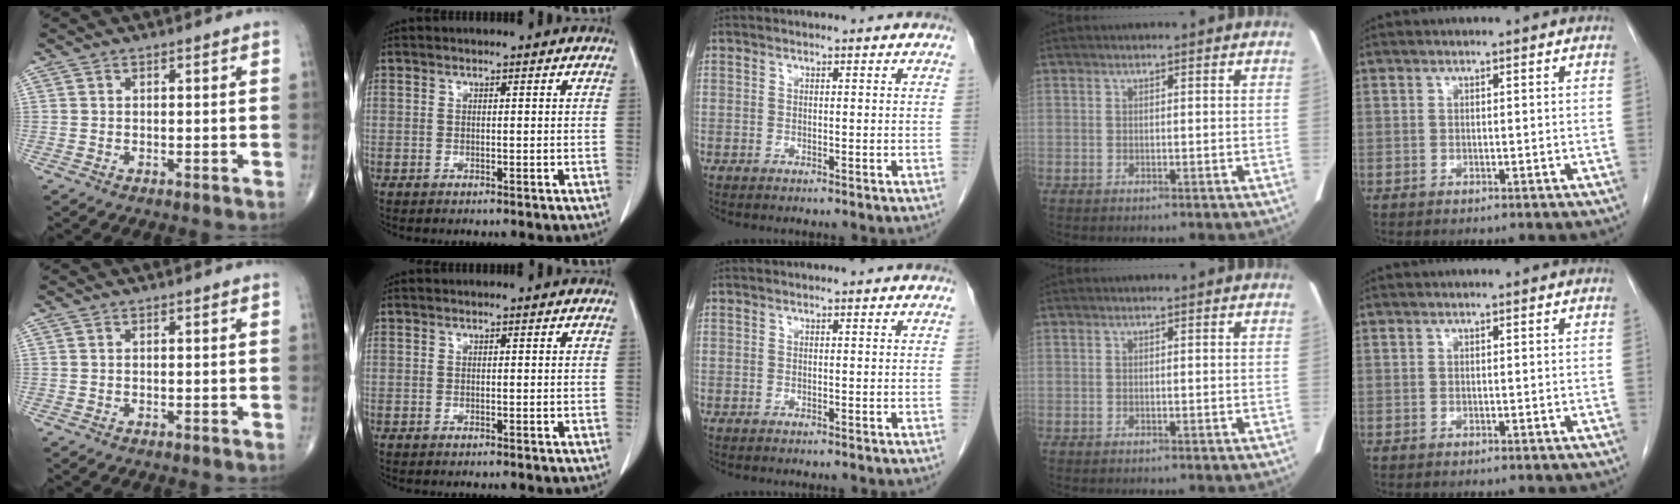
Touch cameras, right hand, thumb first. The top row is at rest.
{}